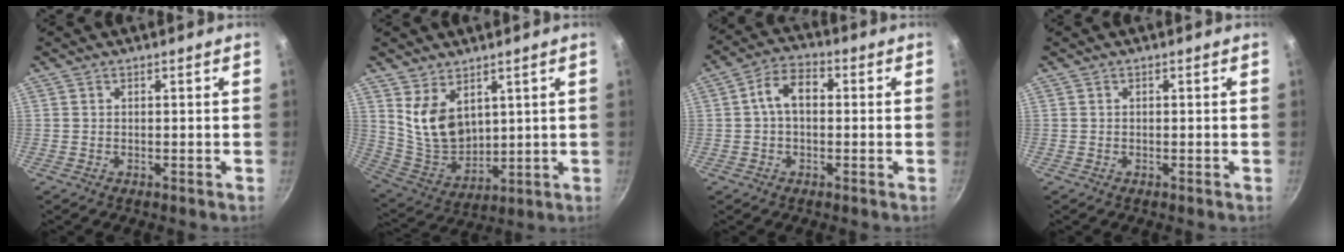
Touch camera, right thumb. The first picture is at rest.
{"total": 10.2, "force": [4.7, 6.4, 6.4], "torque": [-0.096, -0.047, 0.109]}
{"total": 7.1, "force": [0.6, 4.6, 5.4], "torque": [-0.081, 0.024, -0.002]}
{"total": 0.0}